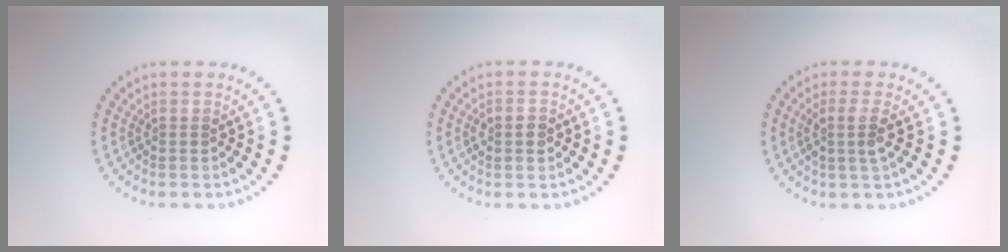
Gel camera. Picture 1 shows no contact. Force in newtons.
{"total": 1.2, "press": 1.2, "slide": 0.2}
{"total": 2.2, "press": 1.8, "slide": 1.2}